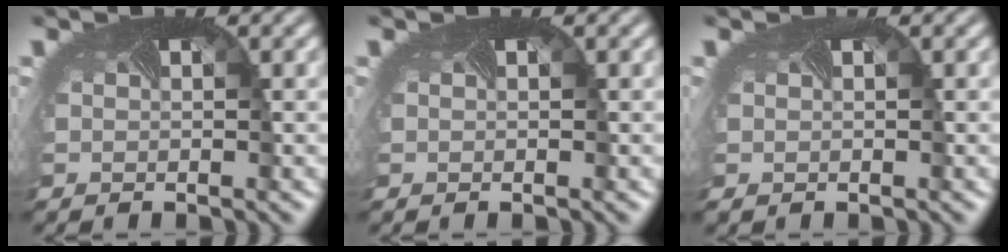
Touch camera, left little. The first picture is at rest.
{"total": 0.0}
{"total": 0.0}